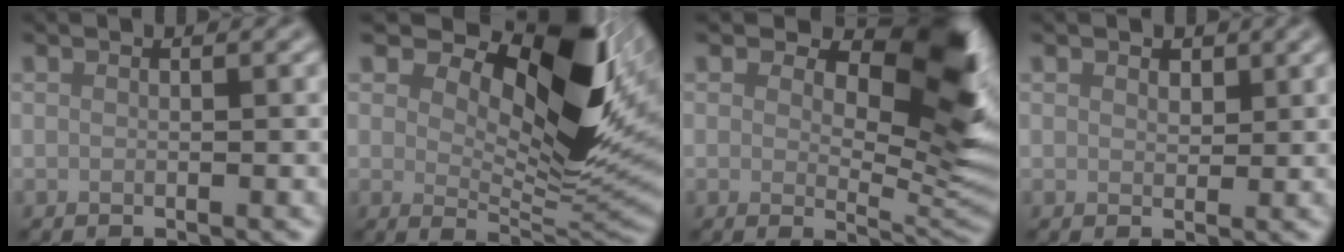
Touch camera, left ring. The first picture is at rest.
{"total": 12.2, "force": [5.3, 5.4, 9.5], "torque": [-0.141, -0.004, 0.091]}
{"total": 9.7, "force": [3.6, 4.8, 7.7], "torque": [-0.099, -0.009, 0.050]}
{"total": 1.2, "force": [0.9, 0.8, 0.4], "torque": [-0.008, -0.002, 0.014]}